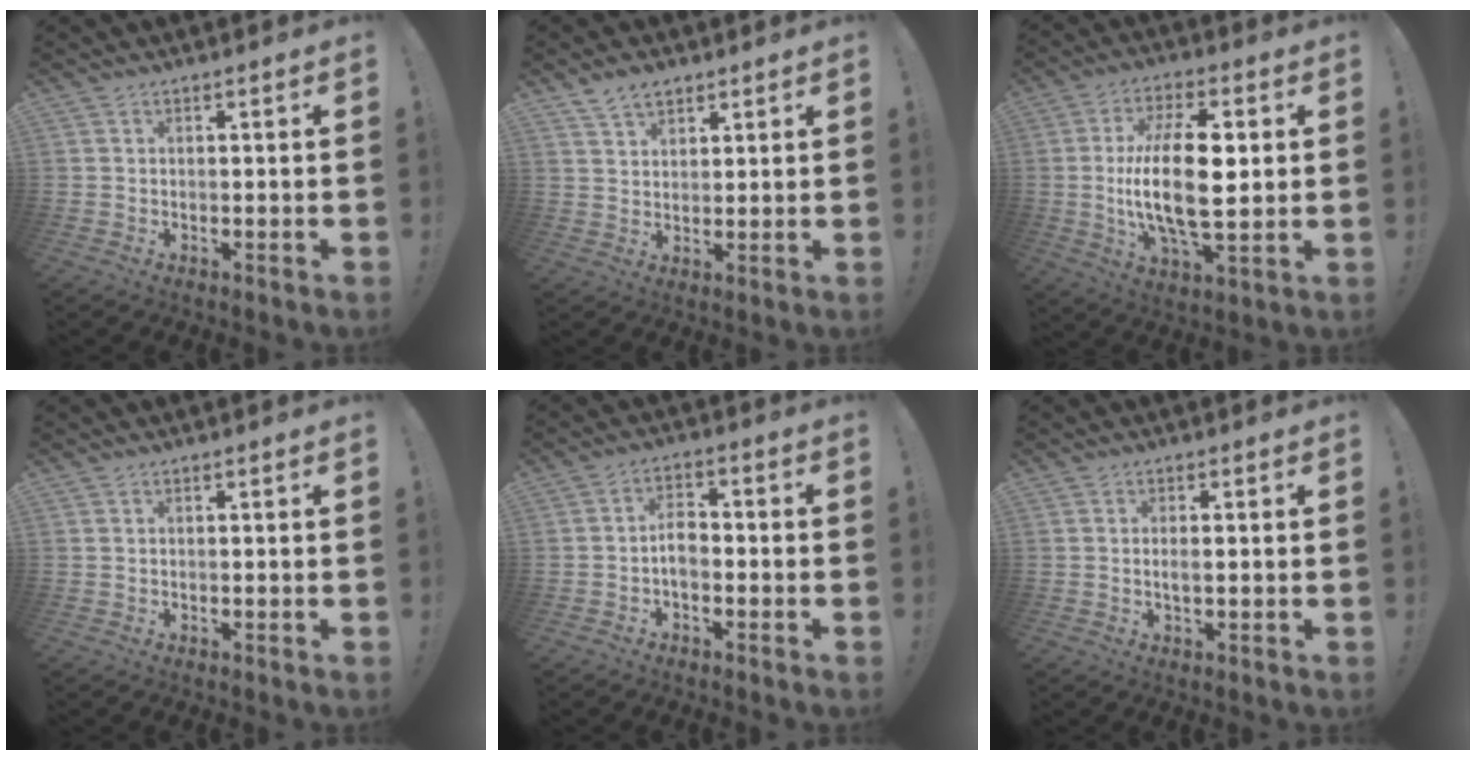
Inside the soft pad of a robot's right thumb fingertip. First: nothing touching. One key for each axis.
{"total": 5.7, "fx": 4.1, "fy": 3.4, "fz": 2.2, "tx": -0.034, "ty": -0.016, "tz": 0.076}
{"total": 19.4, "fx": 0.9, "fy": 7.7, "fz": 17.8, "tx": -0.343, "ty": -0.013, "tz": 0.003}
{"total": 0.0}
{"total": 4.9, "fx": -1.2, "fy": 2.9, "fz": 3.7, "tx": -0.074, "ty": -0.001, "tz": -0.026}
{"total": 2.3, "fx": -0.1, "fy": 0.5, "fz": 2.2, "tx": -0.032, "ty": -0.001, "tz": -0.004}